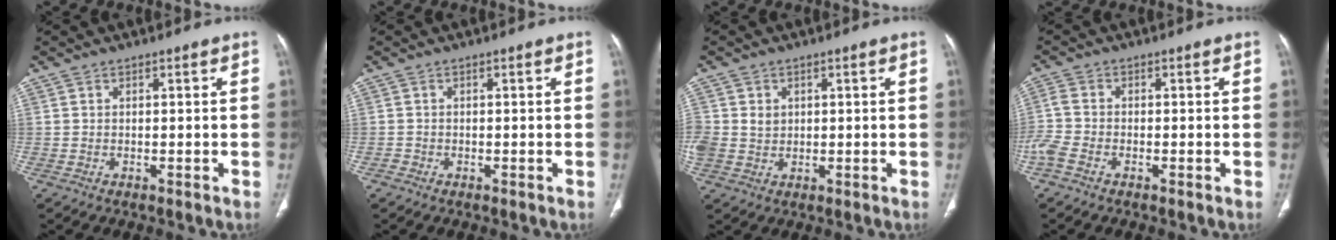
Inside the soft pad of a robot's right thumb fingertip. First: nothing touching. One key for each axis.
{"total": 0.6, "fx": -0.4, "fy": 0.5, "fz": 0.0, "tx": -0.005, "ty": 0.002, "tz": -0.012}
{"total": 5.1, "fx": 0.8, "fy": 4.4, "fz": 2.4, "tx": -0.048, "ty": -0.001, "tz": 0.027}
{"total": 4.5, "fx": -2.3, "fy": 2.3, "fz": 3.0, "tx": -0.092, "ty": 0.008, "tz": -0.055}